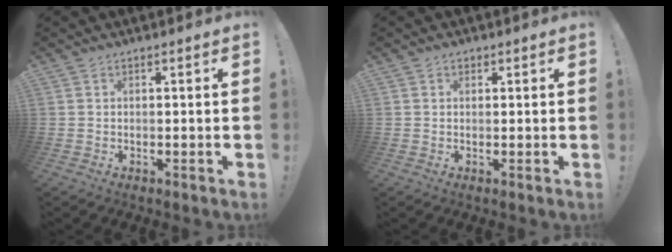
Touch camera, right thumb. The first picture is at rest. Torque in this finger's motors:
{"motor_torque": [0.03, 0.18, 0.05, -0.10, 0.00]}